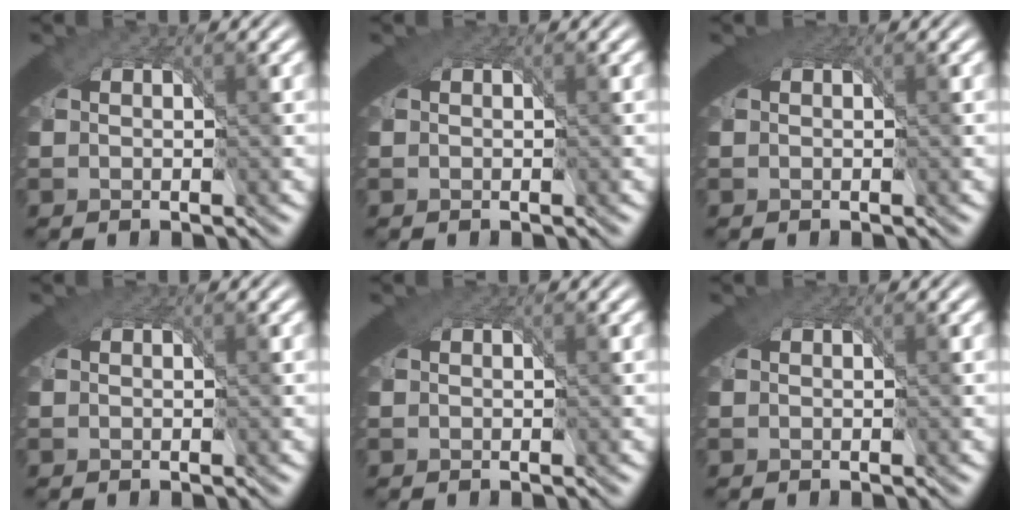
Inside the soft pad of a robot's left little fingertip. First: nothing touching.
{"total": 1.3, "force": [0.7, 0.8, 0.8], "torque": [-0.014, -0.001, 0.011]}
{"total": 2.4, "force": [1.0, 1.2, 1.7], "torque": [-0.033, -0.007, 0.018]}
{"total": 1.5, "force": [0.8, 0.9, 0.9], "torque": [-0.016, -0.003, 0.013]}
{"total": 0.9, "force": [0.5, 0.6, 0.5], "torque": [-0.009, -0.002, 0.007]}
{"total": 1.2, "force": [0.7, 0.8, 0.7], "torque": [-0.013, -0.003, 0.011]}